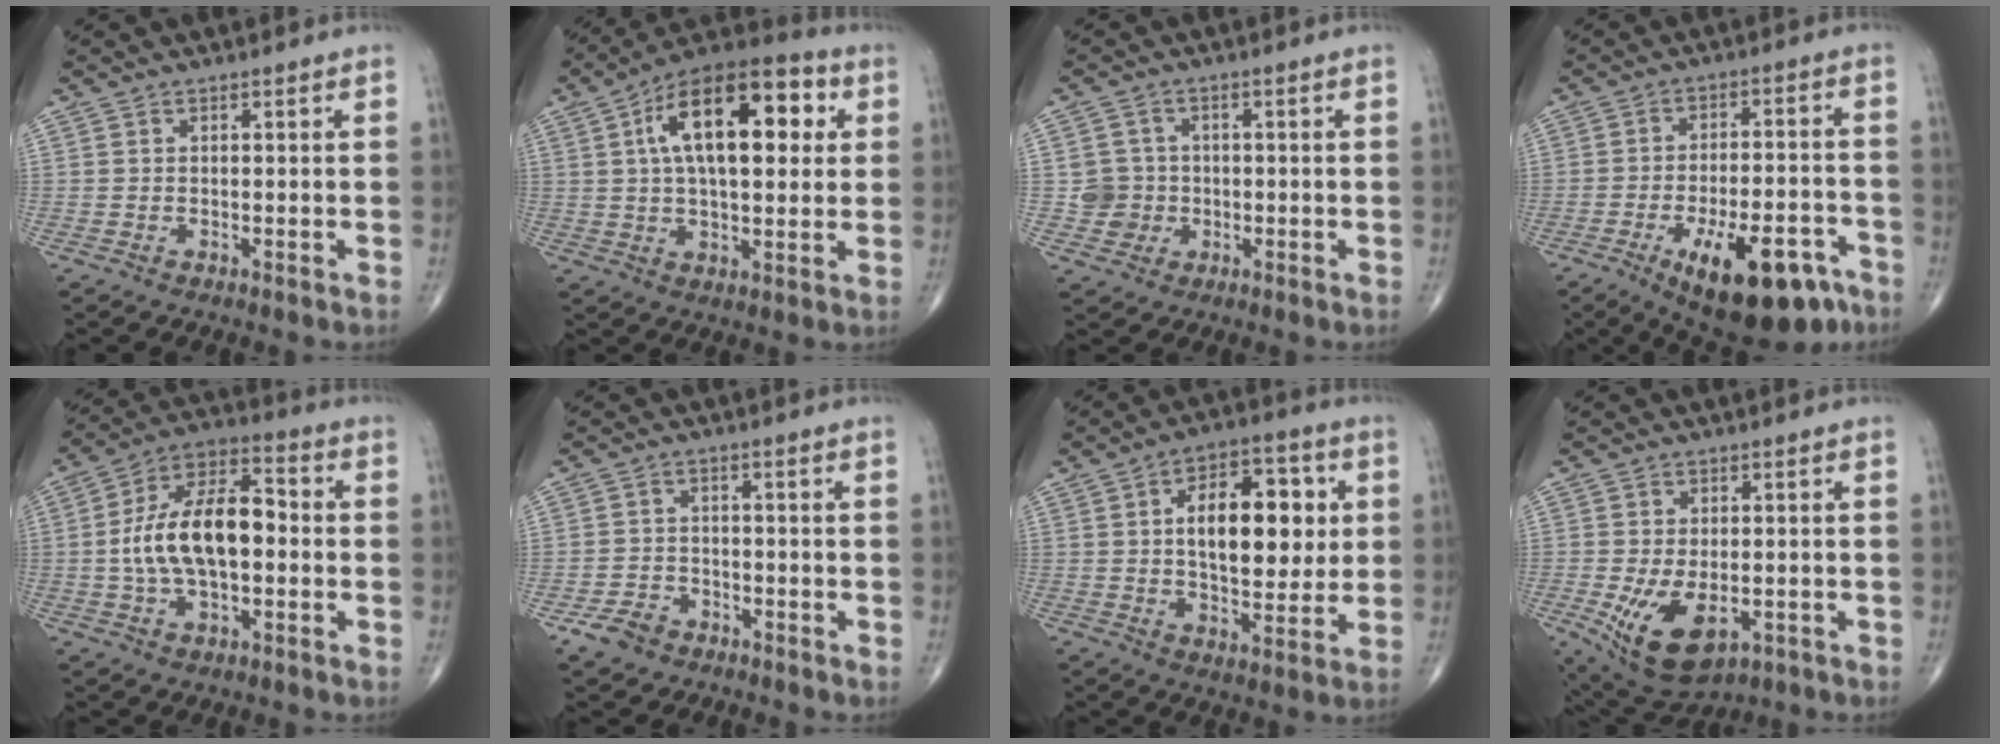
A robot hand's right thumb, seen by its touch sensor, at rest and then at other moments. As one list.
[{"total": 20.3, "force": [5.0, 9.6, 17.2], "torque": [-0.248, 0.016, 0.067]}, {"total": 4.6, "force": [-0.5, 4.6, 0.5], "torque": [0.018, 0.009, -0.011]}, {"total": 18.0, "force": [-9.9, 7.1, 13.3], "torque": [-0.158, 0.049, -0.137]}, {"total": 16.2, "force": [-0.7, 8.3, 13.9], "torque": [-0.243, 0.035, -0.023]}, {"total": 4.5, "force": [-2.9, 3.1, 1.5], "torque": [-0.018, 0.017, -0.050]}, {"total": 16.2, "force": [2.3, 8.7, 13.5], "torque": [-0.164, 0.006, 0.032]}, {"total": 11.8, "force": [-3.7, 6.6, 9.1], "torque": [-0.151, -0.004, -0.043]}]